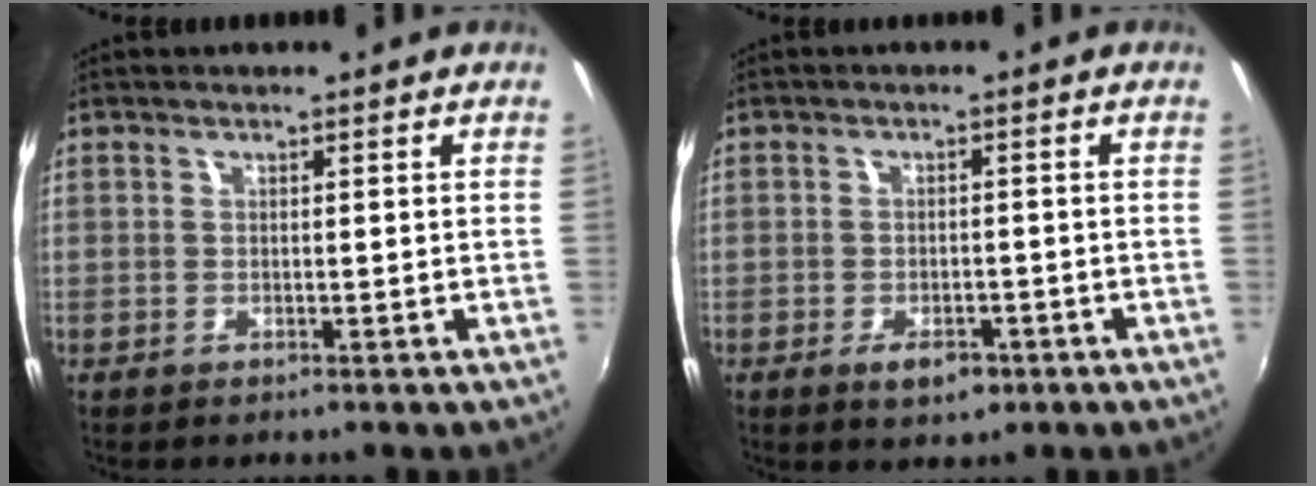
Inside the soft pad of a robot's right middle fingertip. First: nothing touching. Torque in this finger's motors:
{"motor_torque": [1.07, -0.42, 0.21, 0.14]}